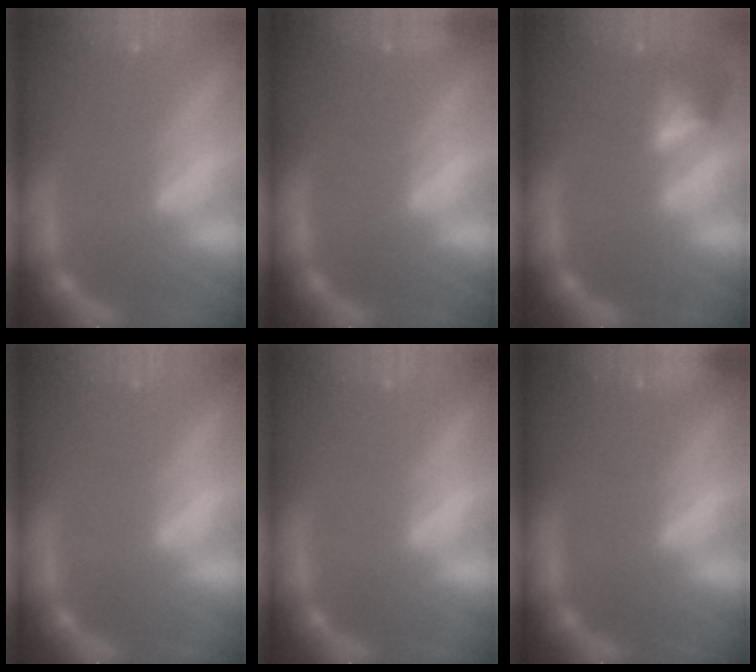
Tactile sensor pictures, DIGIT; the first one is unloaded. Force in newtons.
{"total": 2.4}
{"total": 3.5}
{"total": 0.0}
{"total": 0.0}
{"total": 4.4}